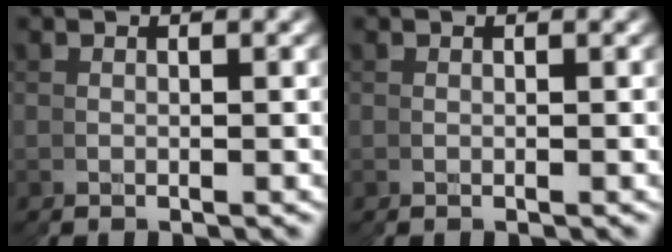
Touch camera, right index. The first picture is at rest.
{"total": 0.0}